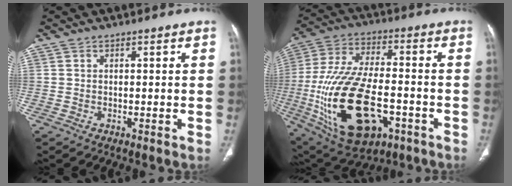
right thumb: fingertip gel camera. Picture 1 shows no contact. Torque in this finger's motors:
{"motor_torque": [1.36, 0.33, 2.54, -0.22, 0.86]}